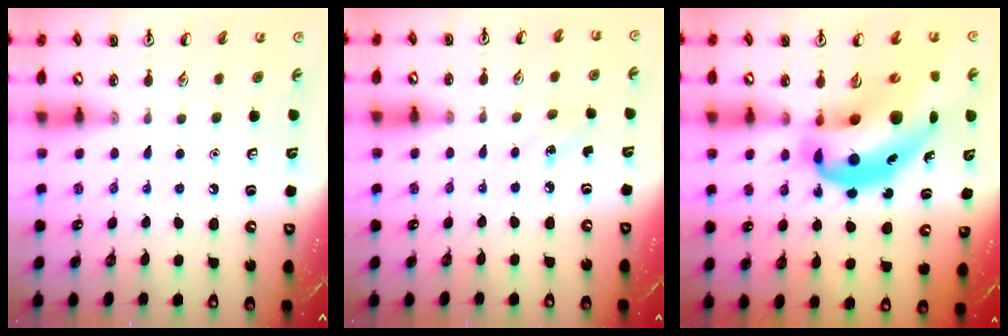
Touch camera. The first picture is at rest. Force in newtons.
{"total": 1.9, "press": 1.7, "slide": 0.8}
{"total": 20.8, "press": 20.0, "slide": 5.8}